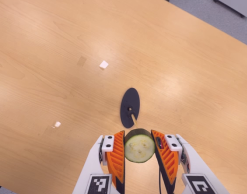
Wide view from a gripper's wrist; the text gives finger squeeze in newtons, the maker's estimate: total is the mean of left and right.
{"total": 12.4, "left": 10.8, "right": 13.9}